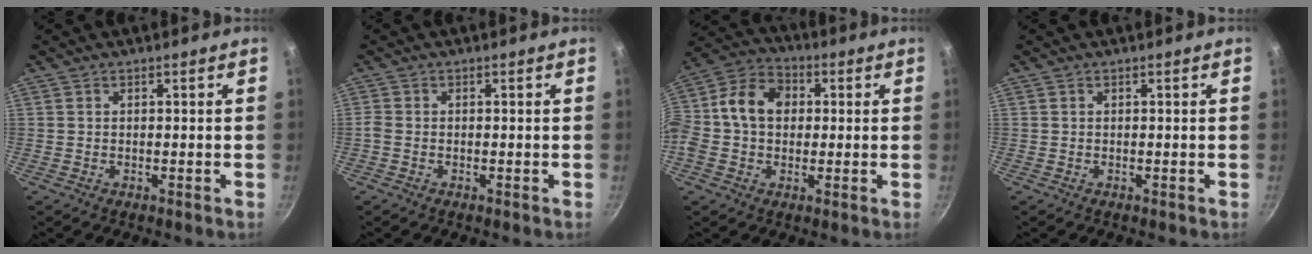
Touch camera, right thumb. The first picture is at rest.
{"total": 1.0, "force": [-0.6, 0.6, 0.6], "torque": [-0.018, 0.003, -0.014]}
{"total": 13.7, "force": [1.1, 10.5, 8.9], "torque": [-0.143, 0.034, -0.007]}
{"total": 0.0}